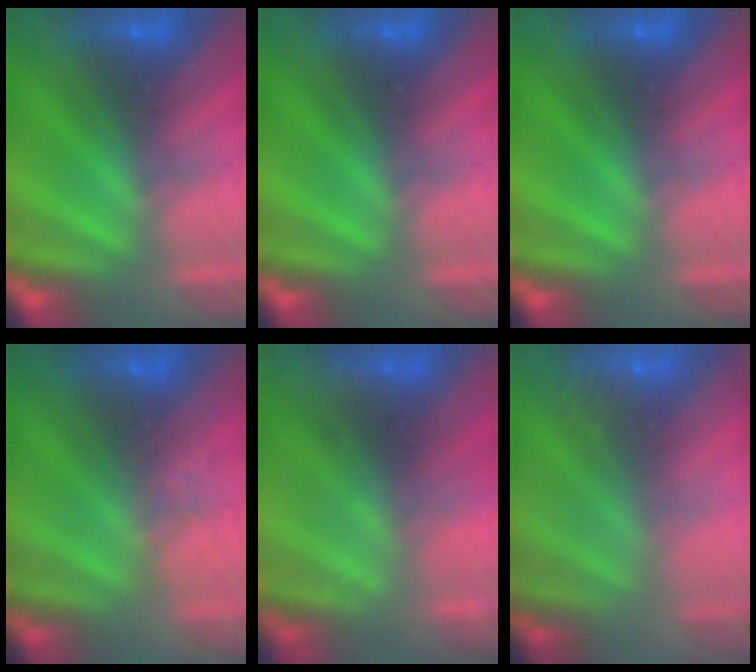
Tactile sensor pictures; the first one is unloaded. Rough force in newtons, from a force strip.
{"total": 0.0}
{"total": 0.0}
{"total": 2.3}
{"total": 2.2}
{"total": 2.4}